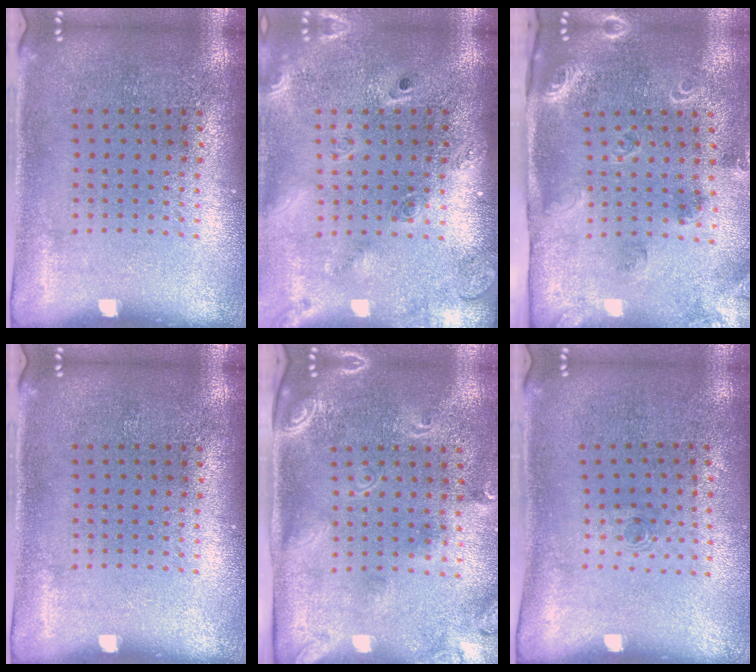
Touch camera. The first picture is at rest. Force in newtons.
{"total": 2.5, "press": 1.8, "slide": 1.6}
{"total": 1.8, "press": 1.7, "slide": 0.5}
{"total": 0.0}
{"total": 2.4, "press": 1.7, "slide": 1.7}
{"total": 0.6, "press": 0.3, "slide": 0.5}